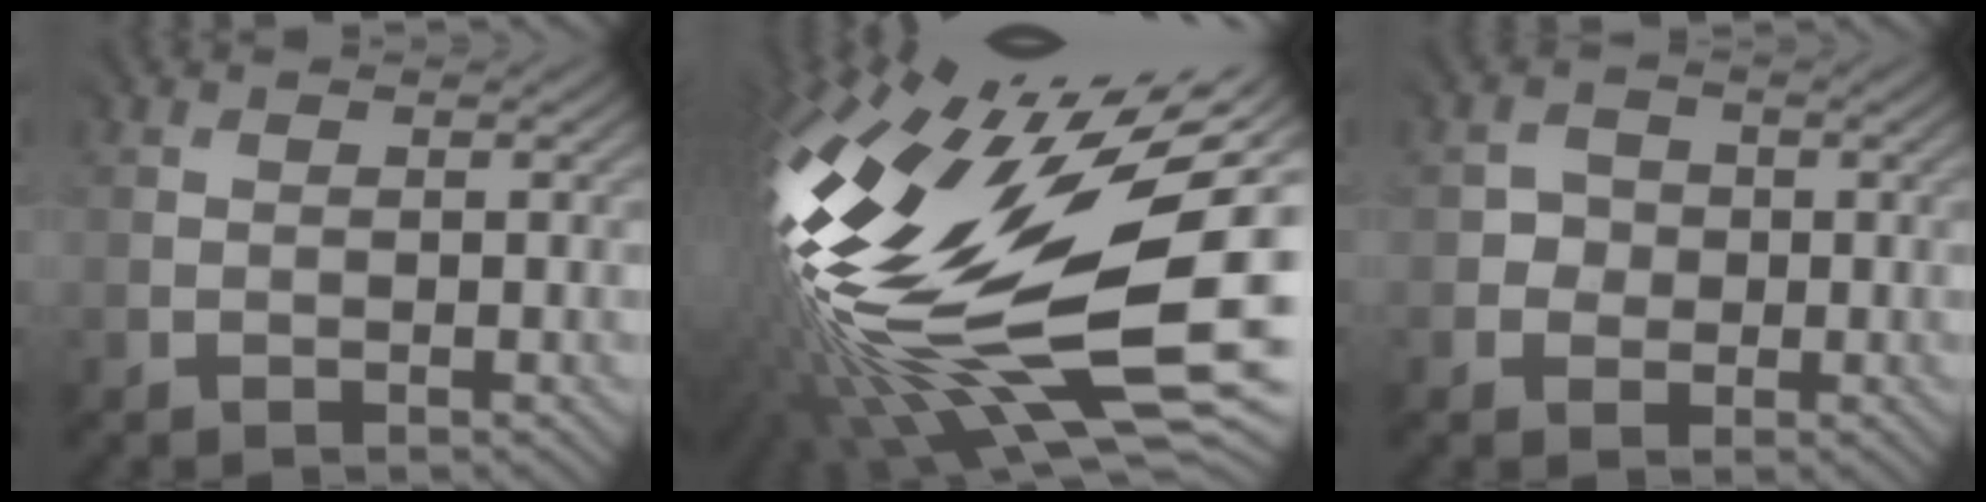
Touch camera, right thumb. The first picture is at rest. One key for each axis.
{"total": 20.7, "fx": 1.2, "fy": 9.7, "fz": 18.2, "tx": -0.381, "ty": -0.041, "tz": 0.030}
{"total": 2.2, "fx": -0.4, "fy": 2.1, "fz": 0.2, "tx": 0.001, "ty": 0.001, "tz": -0.012}